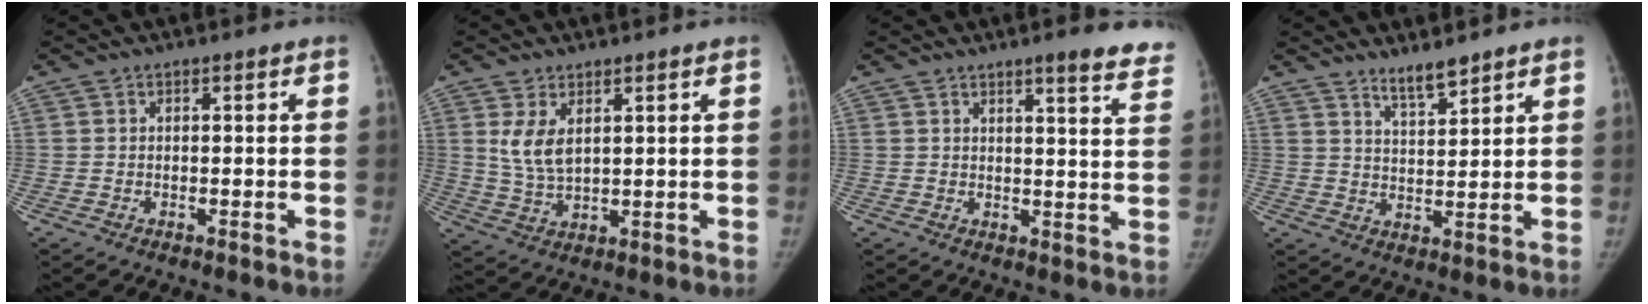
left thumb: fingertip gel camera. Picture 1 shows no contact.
{"total": 6.0, "force": [2.3, 3.1, 4.6], "torque": [-0.080, -0.012, 0.056]}
{"total": 9.8, "force": [7.8, 1.3, 5.9], "torque": [-0.043, -0.034, 0.077]}
{"total": 4.7, "force": [4.2, 0.7, 2.1], "torque": [-0.025, -0.034, 0.077]}